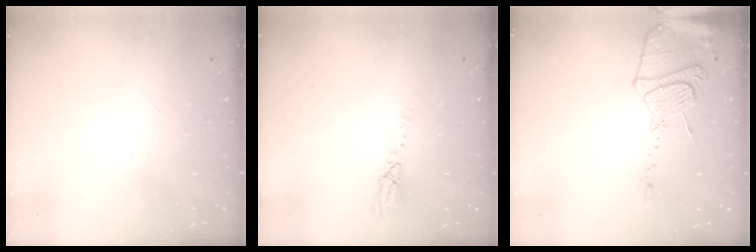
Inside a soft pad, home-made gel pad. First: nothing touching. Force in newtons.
{"total": 3.6, "press": 3.6, "slide": 0.2}
{"total": 14.1, "press": 14.0, "slide": 1.3}